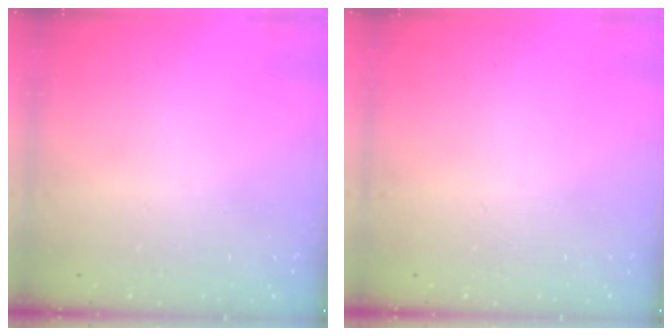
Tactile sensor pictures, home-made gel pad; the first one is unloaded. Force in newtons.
{"total": 0.0}